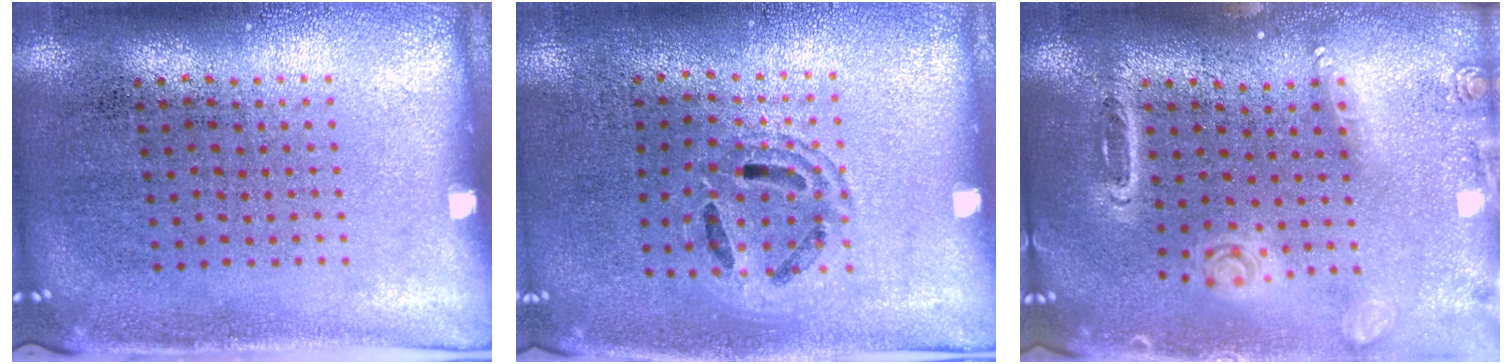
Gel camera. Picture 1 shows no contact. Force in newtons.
{"total": 1.1, "press": 1.1, "slide": 0.3}
{"total": 1.5, "press": 1.5, "slide": 0.1}